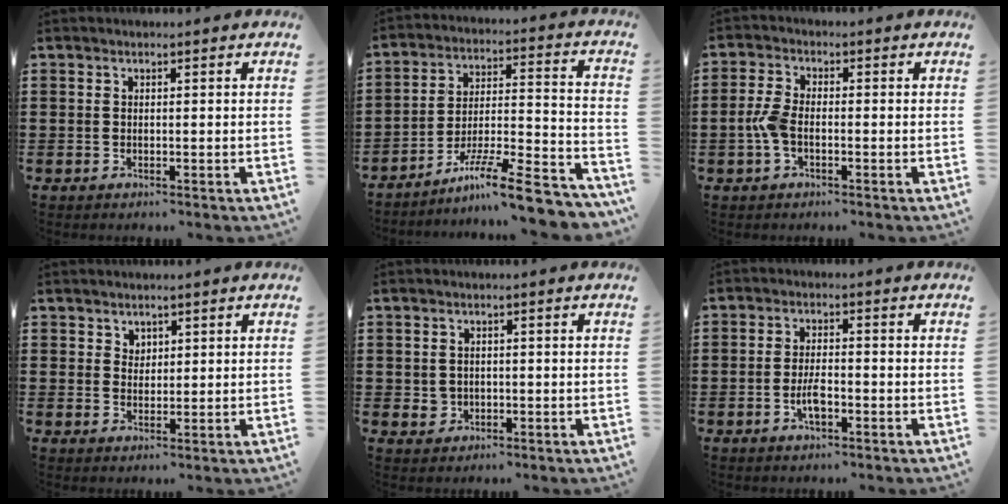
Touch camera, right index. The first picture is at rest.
{"total": 11.4, "force": [-8.8, 1.0, 7.2], "torque": [-0.106, 0.016, -0.166]}
{"total": 3.9, "force": [-1.0, 1.9, 3.3], "torque": [-0.087, -0.004, -0.026]}
{"total": 2.0, "force": [1.5, 1.3, 0.1], "torque": [-0.006, 0.006, 0.030]}
{"total": 1.5, "force": [-0.1, 1.4, 0.4], "torque": [-0.011, 0.008, -0.004]}
{"total": 3.6, "force": [-1.3, 1.3, 3.1], "torque": [-0.067, 0.000, -0.027]}